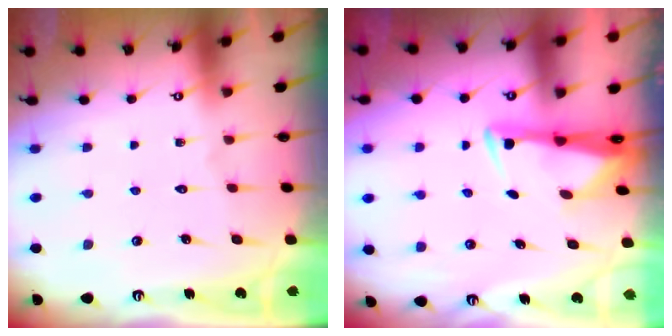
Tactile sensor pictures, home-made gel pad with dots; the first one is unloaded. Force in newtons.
{"total": 3.0, "press": 2.8, "slide": 1.0}